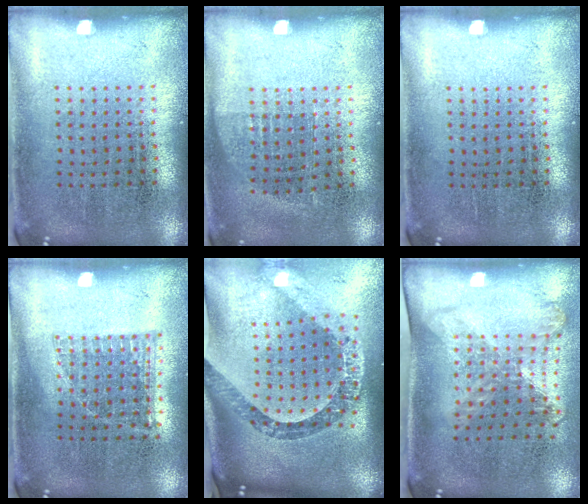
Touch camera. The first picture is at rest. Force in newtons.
{"total": 0.6, "press": 0.6, "slide": 0.2}
{"total": 0.0}
{"total": 0.8, "press": 0.7, "slide": 0.2}
{"total": 2.6, "press": 1.9, "slide": 1.7}
{"total": 1.6, "press": 1.2, "slide": 1.0}